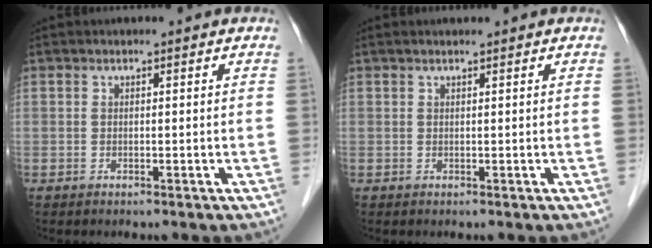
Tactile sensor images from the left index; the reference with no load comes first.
{"total": 1.0, "force": [0.8, 0.0, 0.6], "torque": [-0.011, 0.012, 0.017]}